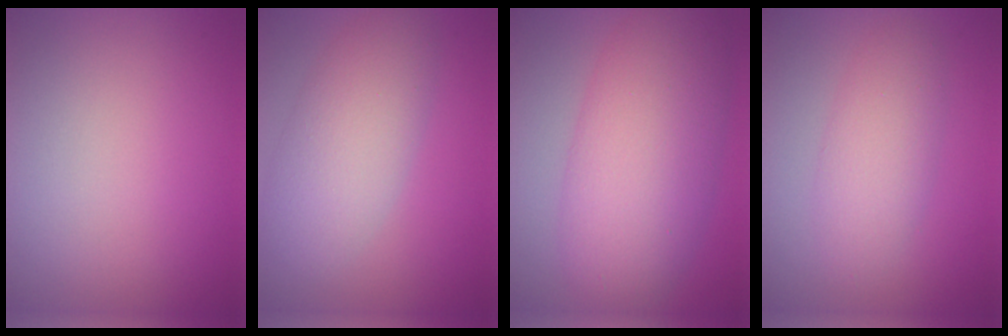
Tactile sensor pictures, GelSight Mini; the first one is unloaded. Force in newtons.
{"total": 5.5, "press": 5.5, "slide": 0.2}
{"total": 9.1, "press": 9.1, "slide": 0.2}
{"total": 3.5, "press": 3.5, "slide": 0.1}